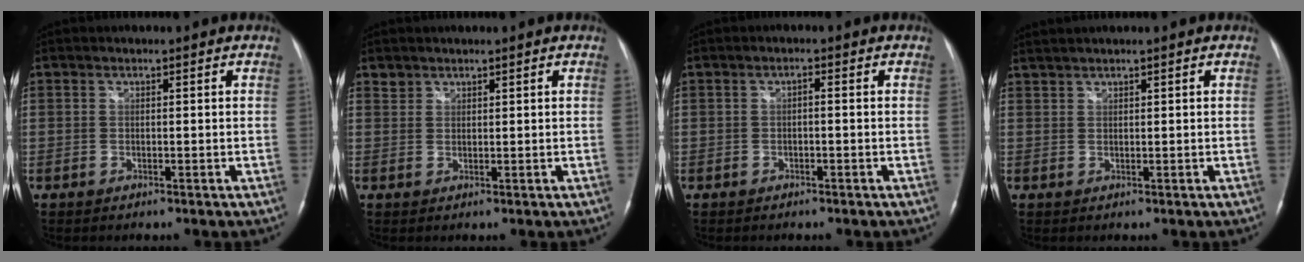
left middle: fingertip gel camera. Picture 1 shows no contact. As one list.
[{"total": 1.2, "force": [1.0, 0.6, -0.2], "torque": [0.009, 0.004, 0.016]}, {"total": 0.9, "force": [-0.2, 0.2, 0.9], "torque": [-0.013, -0.002, -0.007]}, {"total": 1.9, "force": [1.7, -0.2, 0.9], "torque": [-0.021, 0.014, 0.036]}]